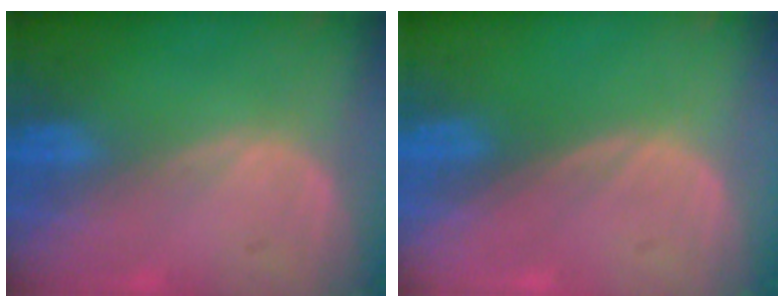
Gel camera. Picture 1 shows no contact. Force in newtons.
{"total": 0.0}